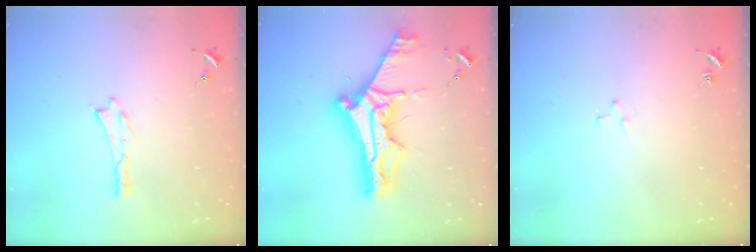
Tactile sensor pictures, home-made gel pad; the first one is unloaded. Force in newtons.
{"total": 11.7, "press": 11.6, "slide": 1.2}
{"total": 1.9, "press": 1.9, "slide": 0.1}